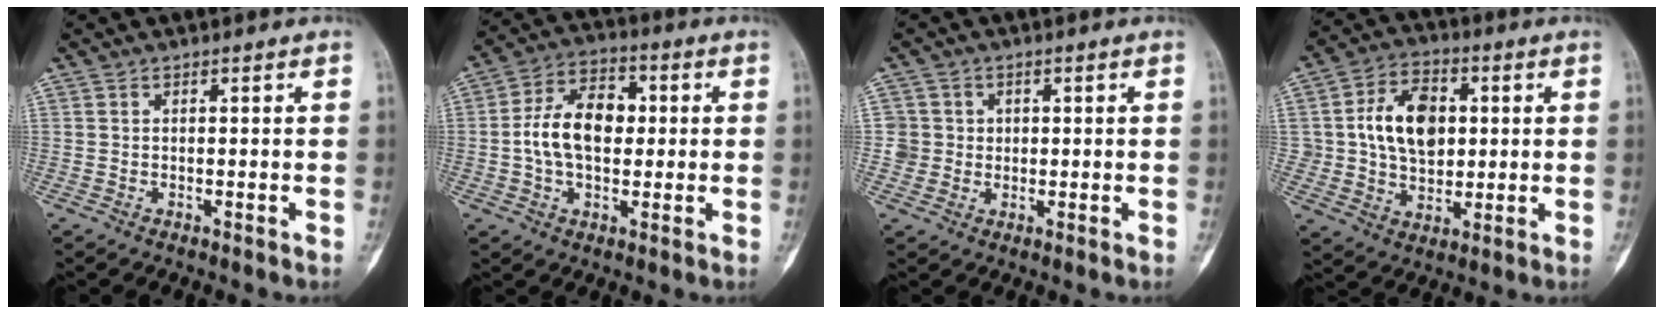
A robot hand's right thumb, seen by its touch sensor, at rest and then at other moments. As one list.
[{"total": 12.0, "force": [0.3, 7.8, 9.1], "torque": [-0.149, 0.024, -0.001]}, {"total": 3.9, "force": [0.4, 3.9, -0.2], "torque": [0.040, 0.008, 0.004]}, {"total": 13.3, "force": [2.0, 9.6, 9.1], "torque": [-0.113, 0.004, 0.036]}]